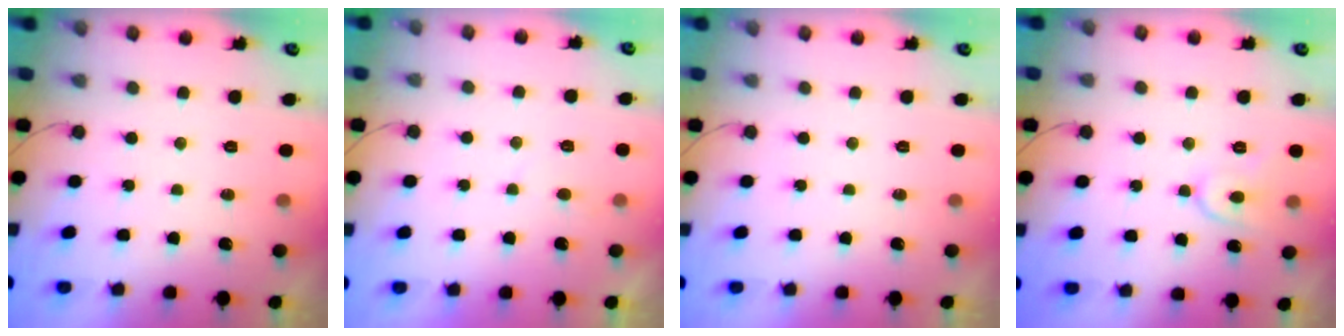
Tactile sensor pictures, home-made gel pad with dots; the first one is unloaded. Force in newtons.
{"total": 2.1, "press": 2.1, "slide": 0.2}
{"total": 0.0}
{"total": 6.4, "press": 6.4, "slide": 0.8}